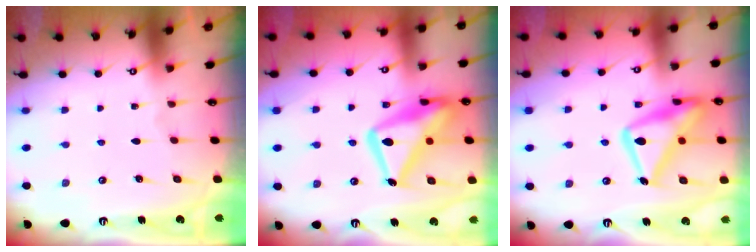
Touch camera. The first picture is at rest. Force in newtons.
{"total": 20.2, "press": 20.1, "slide": 1.9}
{"total": 19.9, "press": 19.8, "slide": 1.6}